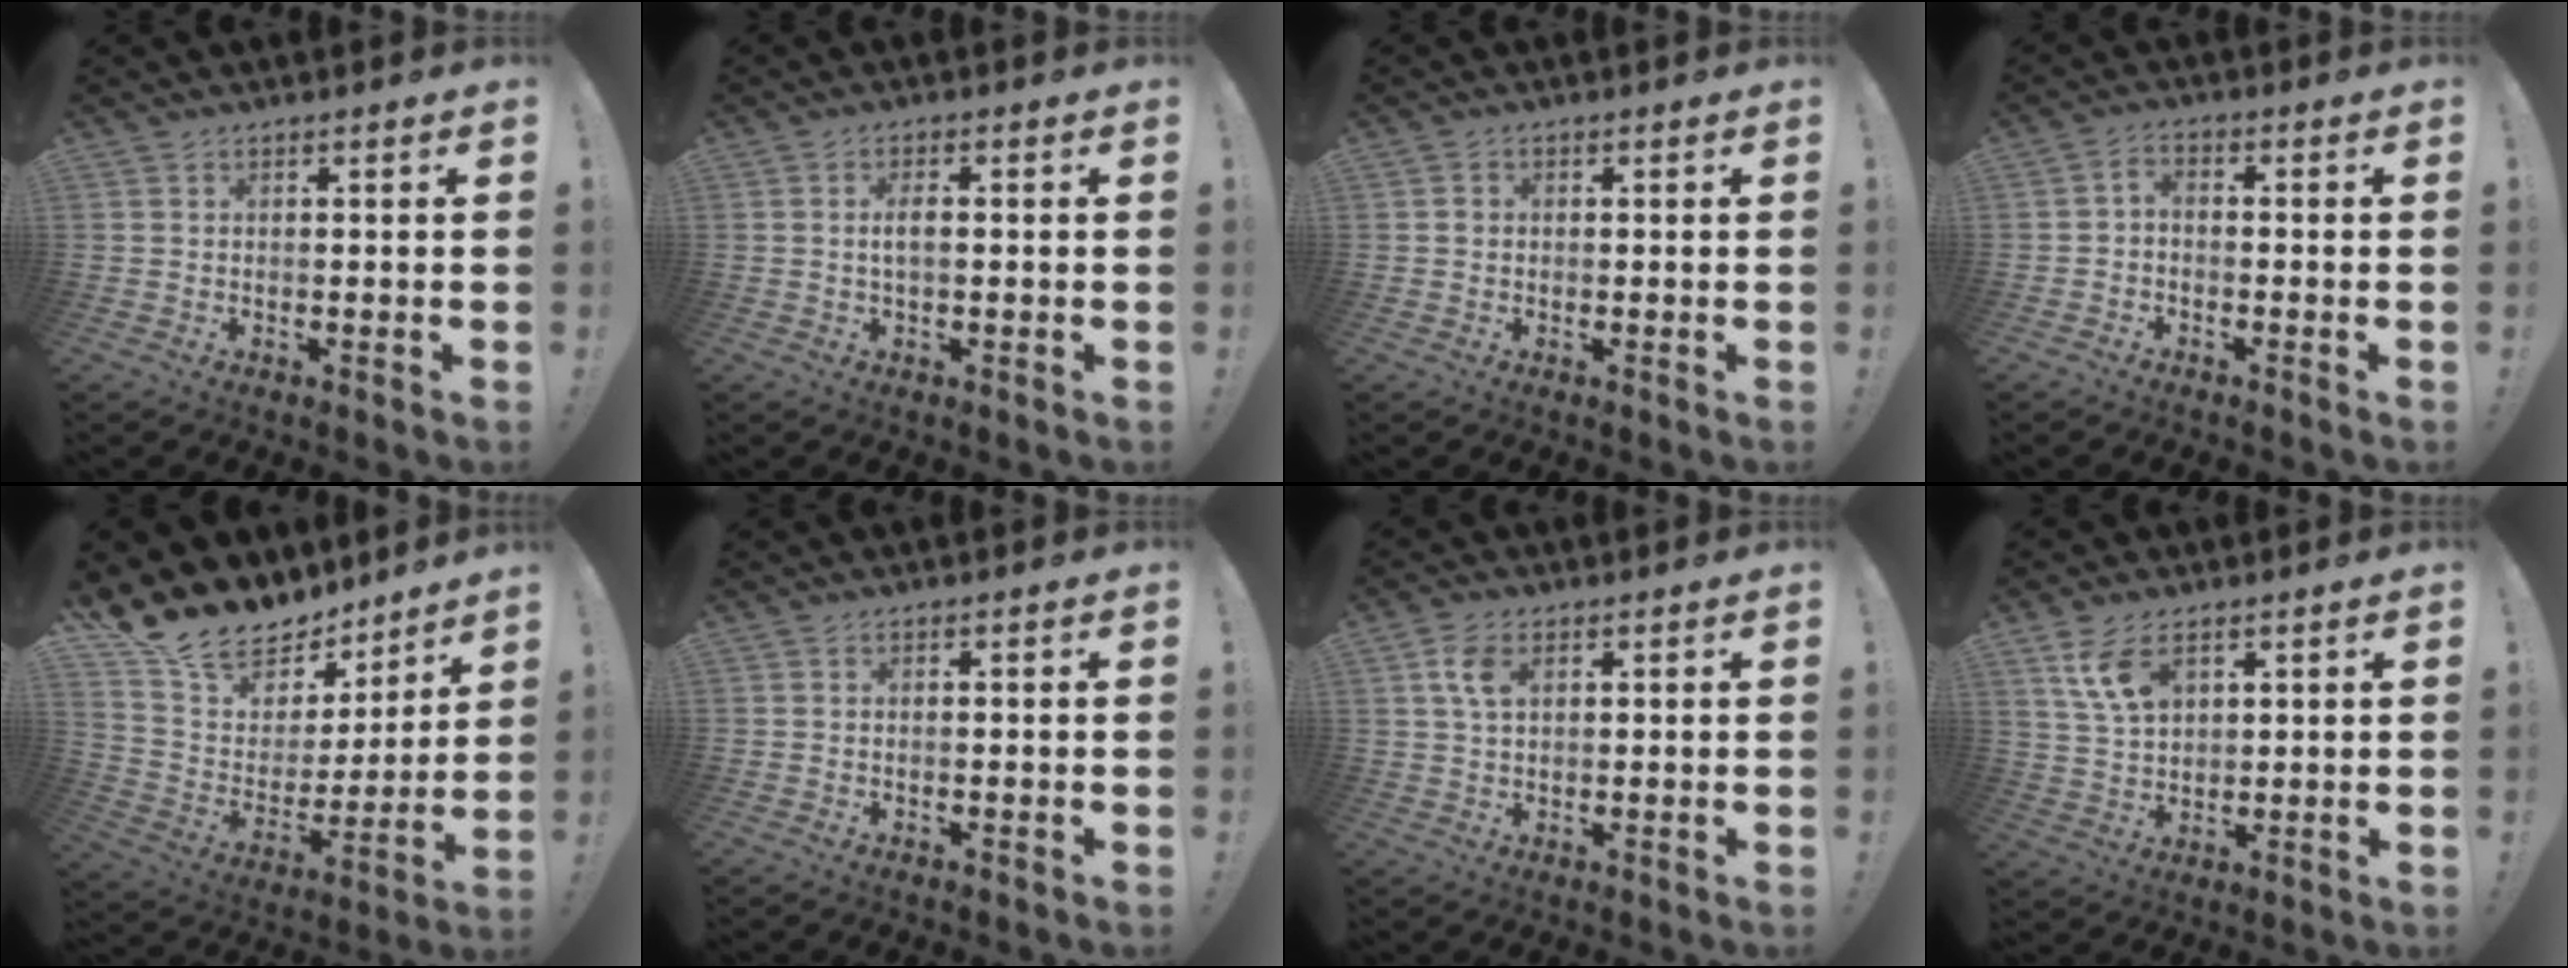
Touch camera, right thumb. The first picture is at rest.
{"total": 3.2, "force": [-0.1, 1.2, 3.0], "torque": [-0.056, 0.008, -0.003]}
{"total": 1.2, "force": [-0.1, 1.1, 0.4], "torque": [-0.014, 0.007, 0.000]}
{"total": 2.5, "force": [-1.9, 1.0, 1.3], "torque": [-0.039, 0.006, -0.039]}
{"total": 15.9, "force": [13.3, 7.8, 3.7], "torque": [-0.084, -0.102, 0.254]}
{"total": 0.0}
{"total": 5.9, "force": [2.3, 3.3, 4.3], "torque": [-0.088, 0.002, 0.042]}
{"total": 8.9, "force": [4.9, 4.8, 5.7], "torque": [-0.104, -0.018, 0.093]}